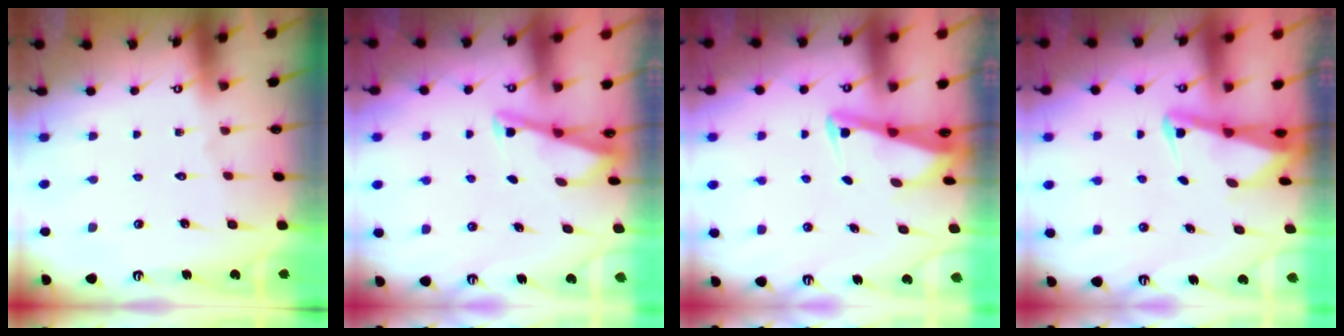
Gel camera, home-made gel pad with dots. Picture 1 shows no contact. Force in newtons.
{"total": 2.7, "press": 2.7, "slide": 0.3}
{"total": 2.5, "press": 2.5, "slide": 0.2}
{"total": 2.5, "press": 2.5, "slide": 0.4}